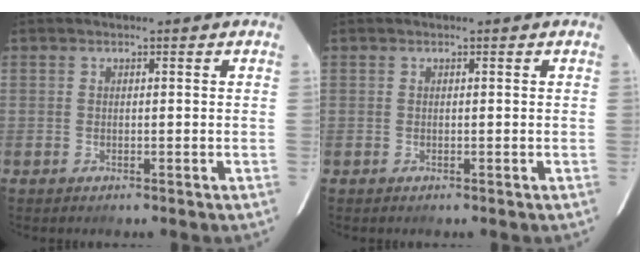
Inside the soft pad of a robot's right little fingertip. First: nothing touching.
{"total": 0.0}